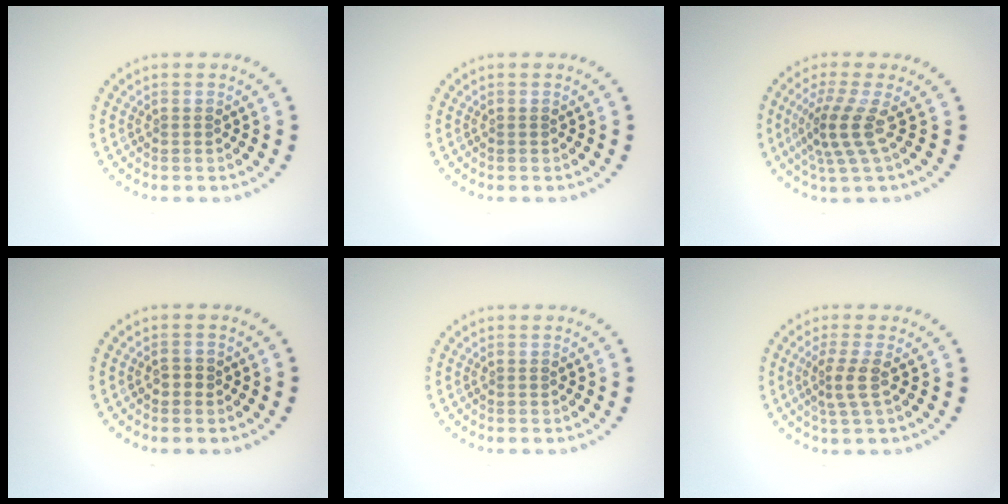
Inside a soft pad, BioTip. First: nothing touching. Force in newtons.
{"total": 0.0}
{"total": 3.4, "press": 2.3, "slide": 2.5}
{"total": 1.0, "press": 0.9, "slide": 0.2}
{"total": 0.0}
{"total": 2.4, "press": 1.7, "slide": 1.7}